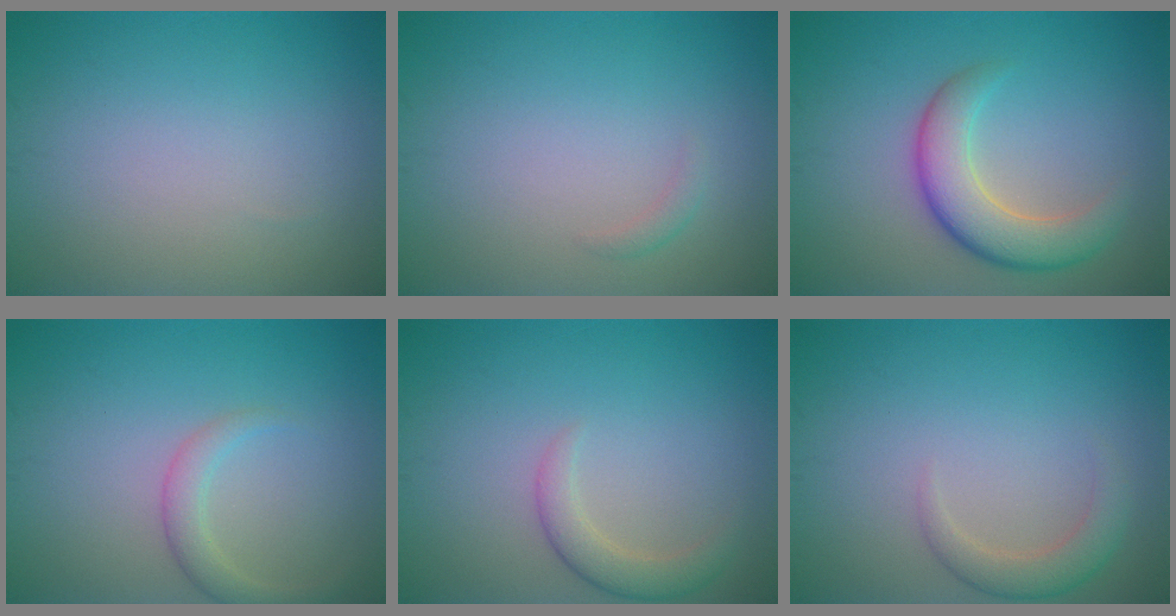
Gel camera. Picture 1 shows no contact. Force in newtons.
{"total": 0.8, "press": 0.8, "slide": 0.0}
{"total": 5.2, "press": 5.2, "slide": 0.4}
{"total": 2.0, "press": 2.0, "slide": 0.0}
{"total": 2.4, "press": 2.4, "slide": 0.3}
{"total": 2.4, "press": 2.3, "slide": 0.3}